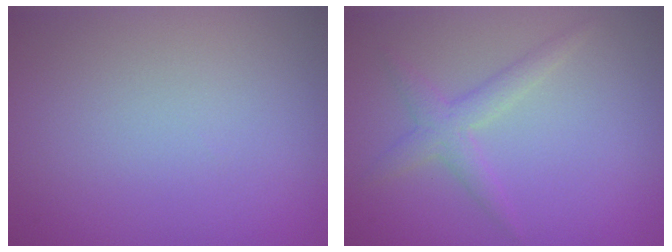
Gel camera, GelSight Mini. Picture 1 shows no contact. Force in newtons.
{"total": 2.2, "press": 2.2, "slide": 0.1}